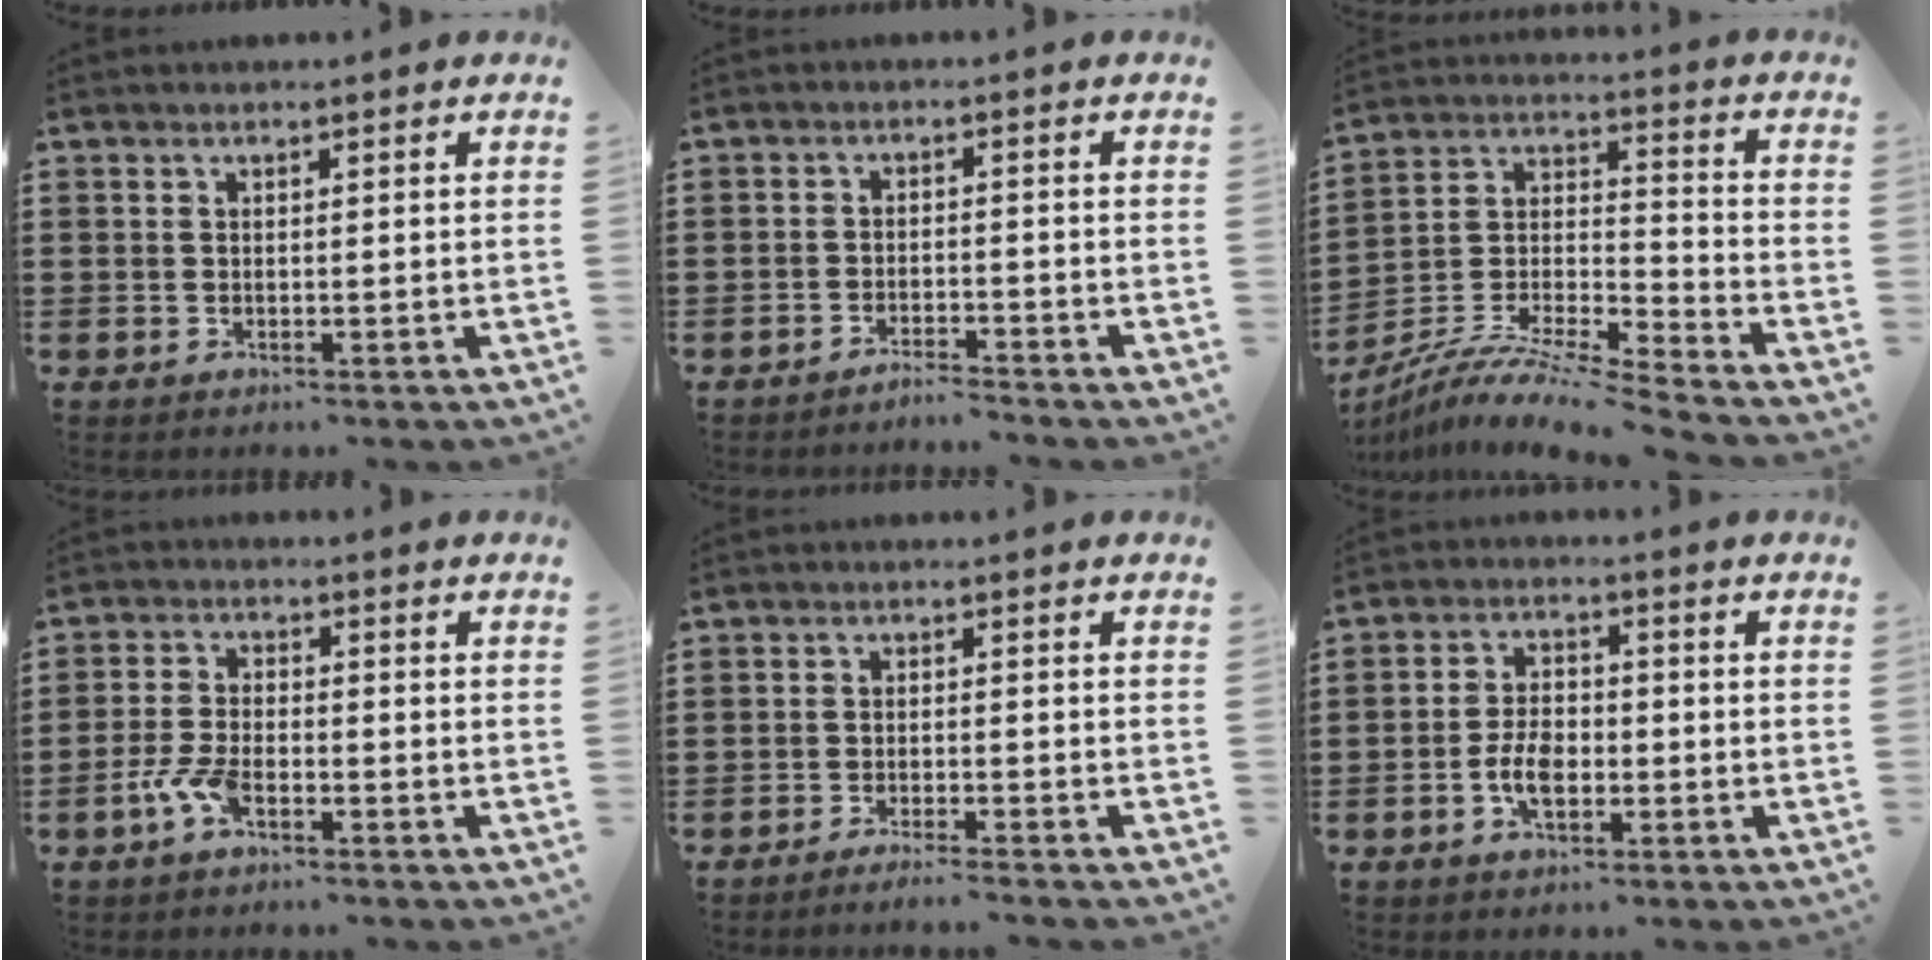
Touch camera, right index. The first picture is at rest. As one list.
[{"total": 2.2, "force": [-2.2, -0.1, 0.1], "torque": [-0.006, 0.004, -0.046]}, {"total": 9.0, "force": [-8.4, 0.4, 3.3], "torque": [-0.064, 0.002, -0.170]}, {"total": 4.7, "force": [-2.5, 1.8, 3.5], "torque": [-0.093, -0.003, -0.055]}, {"total": 2.0, "force": [-1.9, -0.4, 0.5], "torque": [-0.008, 0.001, -0.039]}, {"total": 5.4, "force": [-1.6, 3.0, 4.3], "torque": [-0.097, 0.002, -0.034]}]